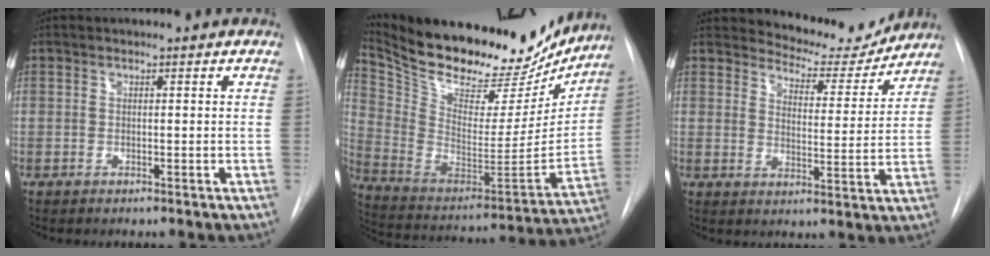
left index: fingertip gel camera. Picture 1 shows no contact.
{"total": 27.7, "force": [23.8, 9.2, 10.6], "torque": [-0.199, -0.025, 0.358]}
{"total": 9.4, "force": [9.1, 2.2, 0.5], "torque": [-0.004, -0.022, 0.120]}